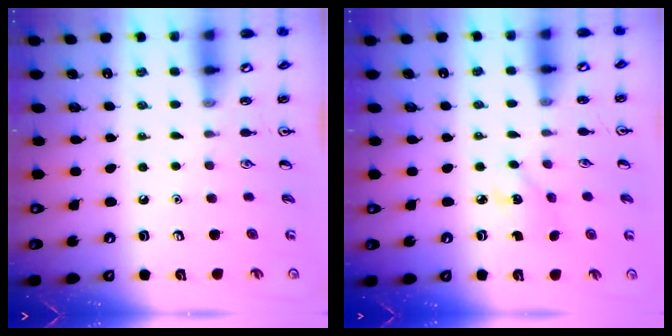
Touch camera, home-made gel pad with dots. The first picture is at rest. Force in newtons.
{"total": 2.8, "press": 2.7, "slide": 0.8}